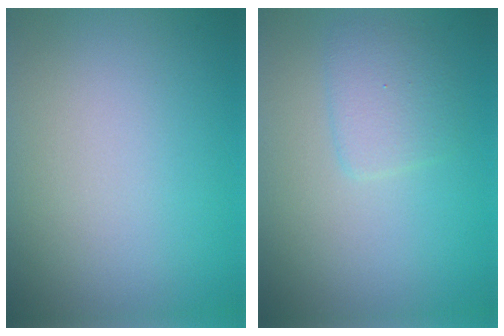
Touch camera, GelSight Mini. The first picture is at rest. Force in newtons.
{"total": 2.2, "press": 2.2, "slide": 0.1}